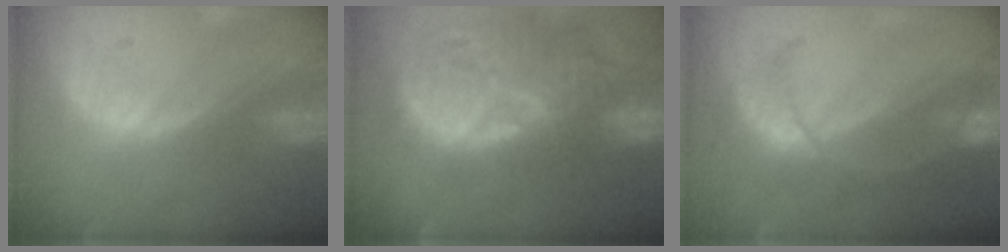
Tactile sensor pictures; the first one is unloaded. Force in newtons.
{"total": 14.8, "press": 13.1, "slide": 6.9}
{"total": 7.9, "press": 6.9, "slide": 3.8}